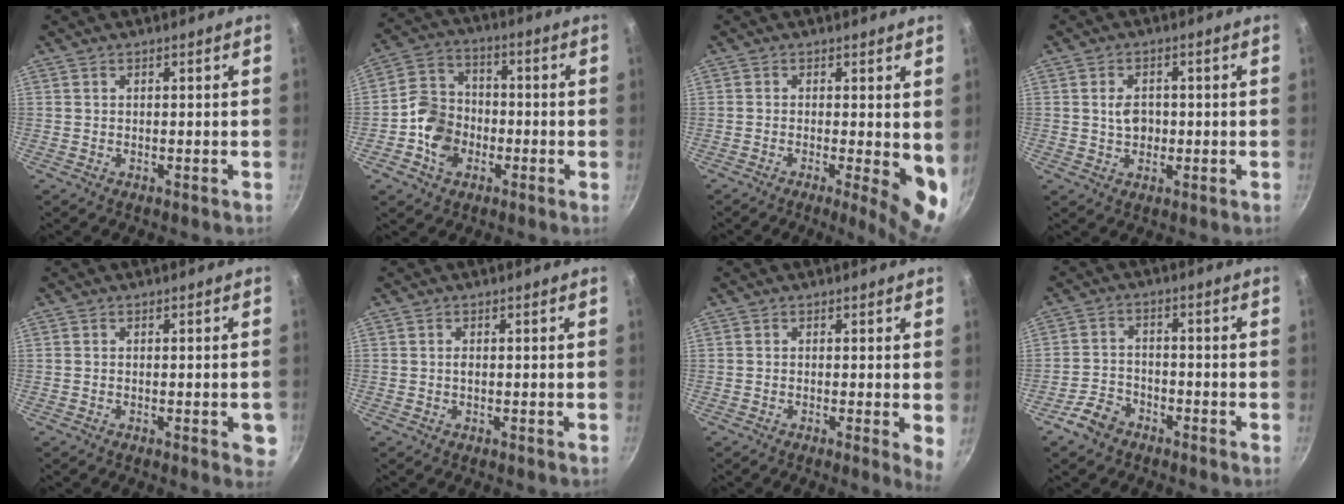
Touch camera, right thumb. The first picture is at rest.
{"total": 10.0, "force": [-3.0, 8.1, 5.1], "torque": [-0.072, 0.027, -0.072]}
{"total": 7.9, "force": [-0.9, 2.2, 7.5], "torque": [-0.091, -0.010, -0.008]}
{"total": 4.2, "force": [0.1, 3.2, 2.7], "torque": [-0.028, 0.005, 0.000]}
{"total": 3.4, "force": [-1.1, 1.2, 3.0], "torque": [-0.028, -0.001, -0.015]}
{"total": 0.7, "force": [-0.1, 0.5, 0.5], "torque": [-0.009, 0.003, -0.002]}
{"total": 3.2, "force": [-0.2, 0.8, 3.1], "torque": [-0.038, -0.008, -0.008]}
{"total": 5.4, "force": [-3.8, 3.3, 2.0], "torque": [-0.035, 0.037, -0.073]}